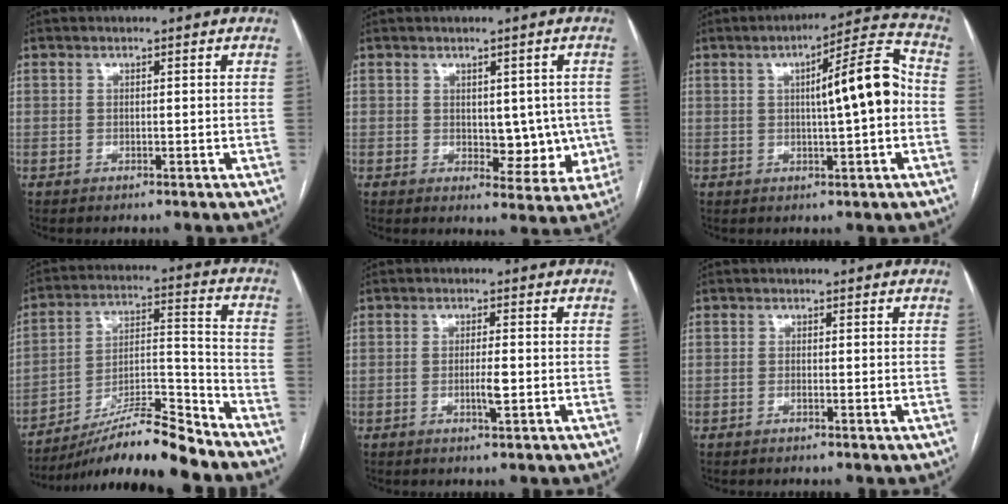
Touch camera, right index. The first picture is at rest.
{"total": 6.8, "force": [0.1, 3.9, 5.5], "torque": [-0.049, 0.002, 0.012]}
{"total": 10.7, "force": [0.2, 0.9, 10.6], "torque": [-0.154, 0.027, 0.002]}
{"total": 14.9, "force": [-13.1, 0.3, 7.1], "torque": [-0.116, 0.017, -0.224]}
{"total": 2.8, "force": [-0.6, 0.2, 2.8], "torque": [-0.050, -0.003, -0.010]}
{"total": 0.8, "force": [-0.3, 0.1, 0.7], "torque": [-0.012, 0.000, -0.005]}